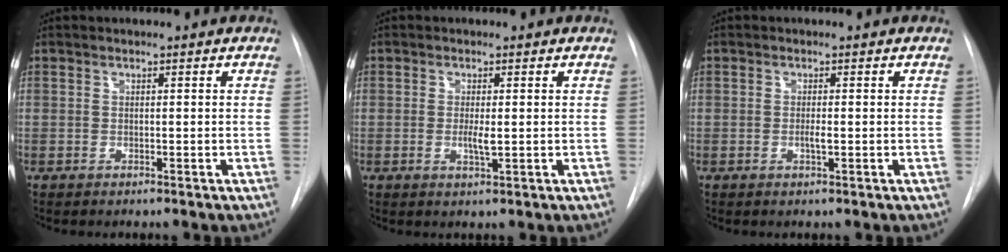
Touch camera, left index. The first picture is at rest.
{"total": 2.1, "force": [-0.1, 0.4, 2.0], "torque": [-0.040, -0.004, -0.003]}
{"total": 1.2, "force": [-0.3, 0.1, 1.1], "torque": [-0.022, -0.001, -0.006]}